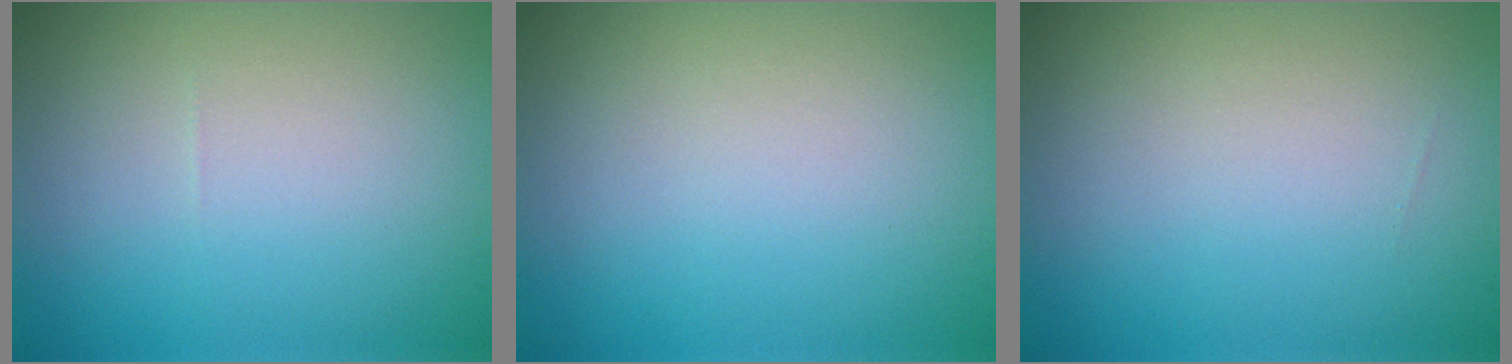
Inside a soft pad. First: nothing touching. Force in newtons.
{"total": 0.0}
{"total": 0.0}